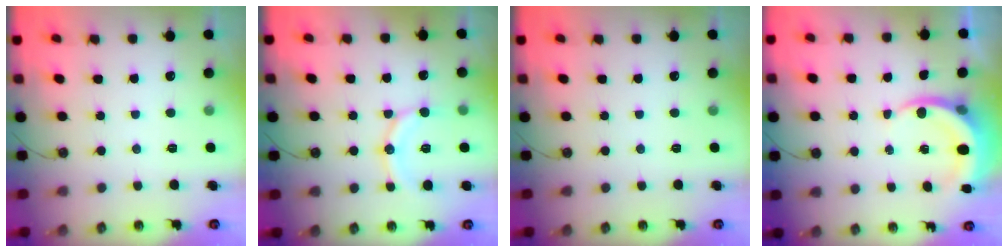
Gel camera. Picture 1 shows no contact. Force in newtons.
{"total": 12.3, "press": 12.0, "slide": 2.7}
{"total": 0.0}
{"total": 5.9, "press": 5.8, "slide": 0.6}